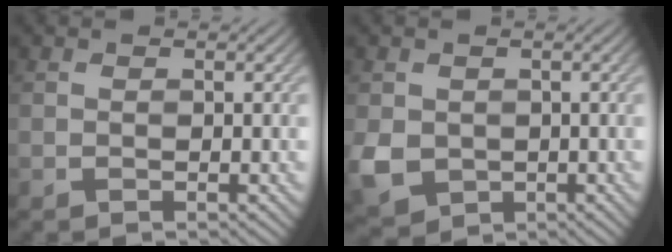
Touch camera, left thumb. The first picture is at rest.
{"total": 4.9, "force": [-0.5, 4.3, 2.4], "torque": [-0.076, -0.021, -0.010]}